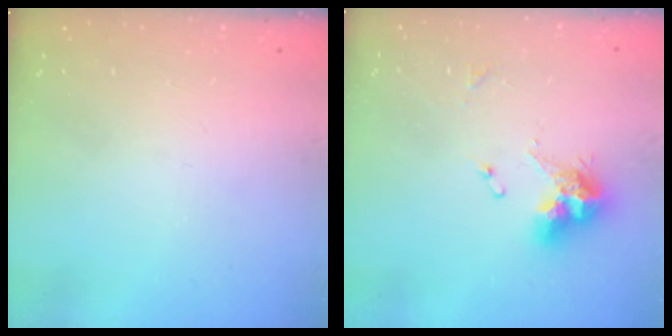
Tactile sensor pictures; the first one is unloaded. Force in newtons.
{"total": 9.9, "press": 9.8, "slide": 1.1}